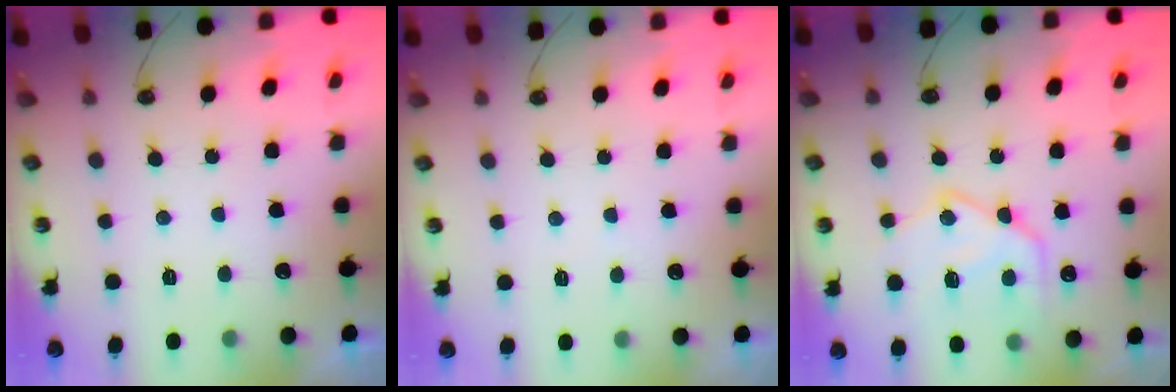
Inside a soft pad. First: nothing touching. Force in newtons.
{"total": 3.1, "press": 3.0, "slide": 0.5}
{"total": 18.2, "press": 18.1, "slide": 1.8}